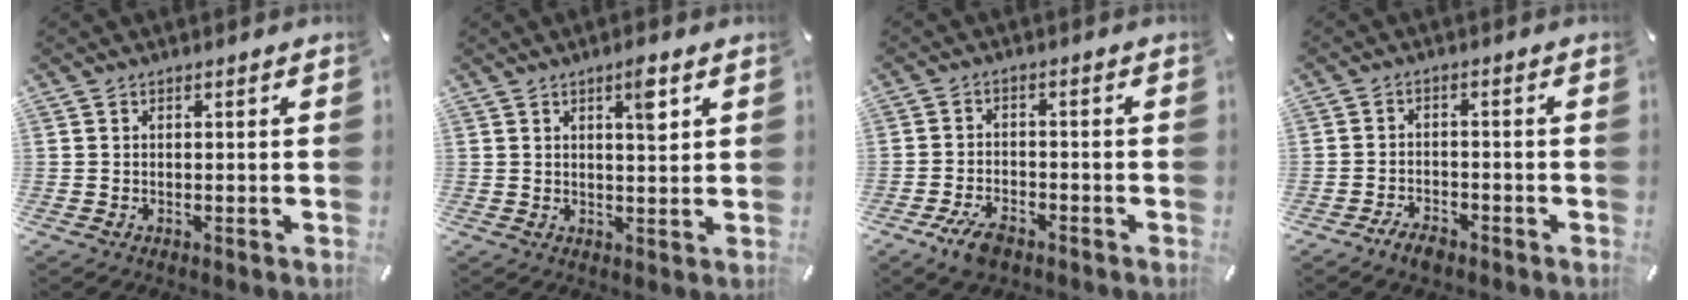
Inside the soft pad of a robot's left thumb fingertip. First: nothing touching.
{"total": 5.0, "force": [2.3, 1.3, 4.2], "torque": [-0.057, -0.011, 0.032]}
{"total": 5.9, "force": [-3.6, 3.0, 3.5], "torque": [-0.077, 0.014, -0.069]}
{"total": 3.5, "force": [-2.8, 1.6, 1.4], "torque": [-0.029, 0.014, -0.055]}